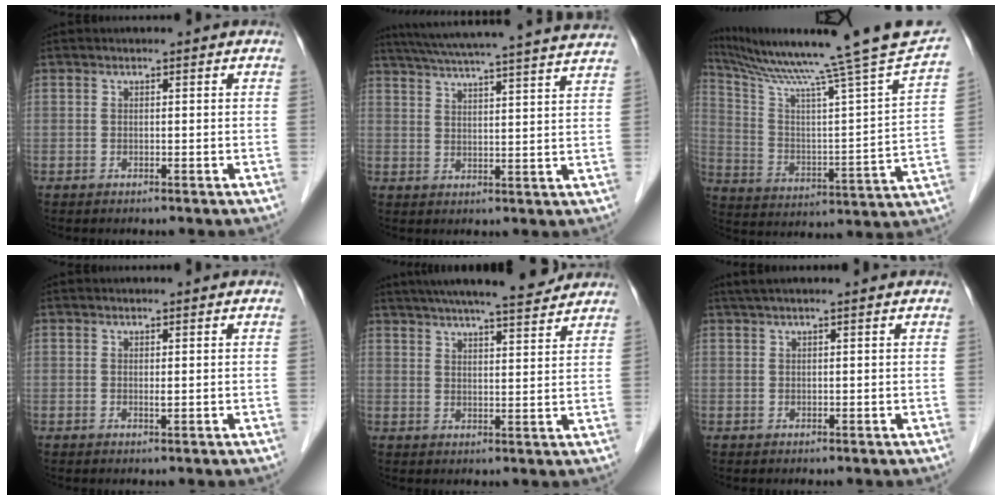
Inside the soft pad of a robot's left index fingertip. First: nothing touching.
{"total": 24.0, "force": [21.8, -0.7, 10.0], "torque": [-0.167, -0.008, 0.282]}
{"total": 24.2, "force": [20.9, -2.5, 11.9], "torque": [-0.205, -0.055, 0.303]}
{"total": 0.6, "force": [0.2, 0.0, 0.5], "torque": [-0.012, -0.001, 0.003]}
{"total": 14.6, "force": [12.9, 1.2, 6.8], "torque": [-0.111, 0.017, 0.182]}
{"total": 4.9, "force": [4.1, -0.4, 2.7], "torque": [-0.040, 0.034, 0.063]}